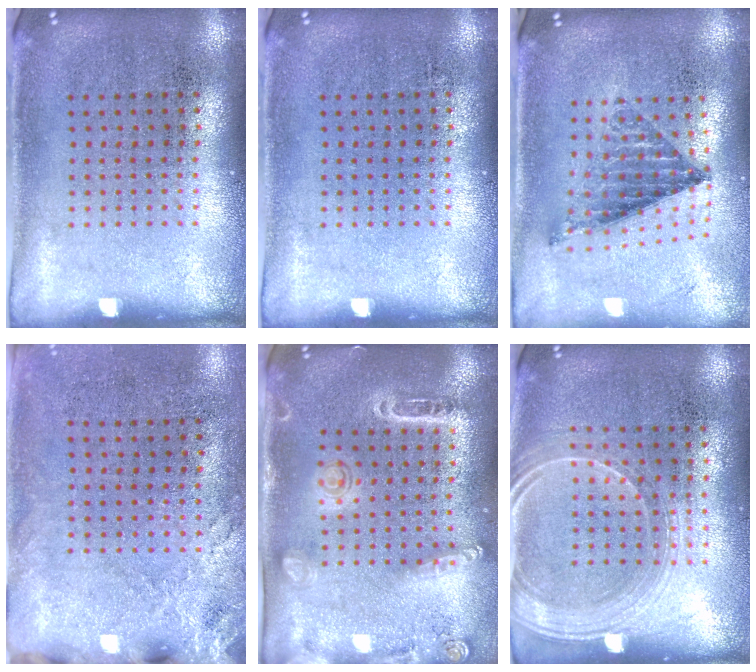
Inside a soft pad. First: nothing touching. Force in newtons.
{"total": 0.0}
{"total": 0.8, "press": 0.8, "slide": 0.2}
{"total": 2.5, "press": 2.0, "slide": 1.5}
{"total": 1.6, "press": 1.5, "slide": 0.5}
{"total": 1.7, "press": 1.5, "slide": 0.8}